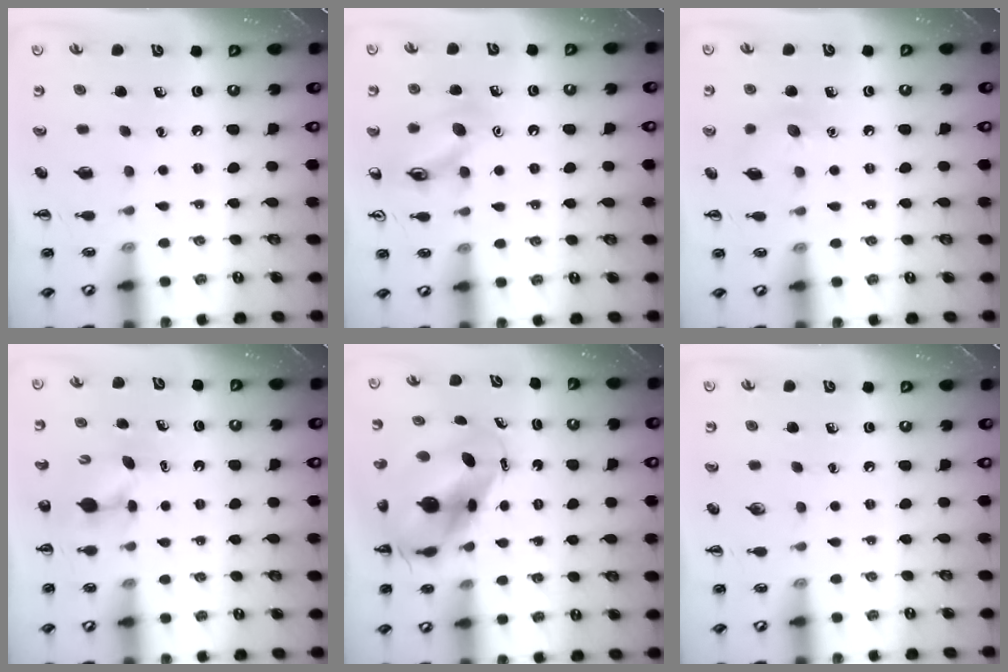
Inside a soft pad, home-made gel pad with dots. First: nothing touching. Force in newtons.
{"total": 12.6, "press": 12.6, "slide": 0.7}
{"total": 6.1, "press": 6.0, "slide": 1.3}
{"total": 3.9, "press": 3.8, "slide": 1.0}
{"total": 6.8, "press": 6.6, "slide": 1.4}
{"total": 0.0}